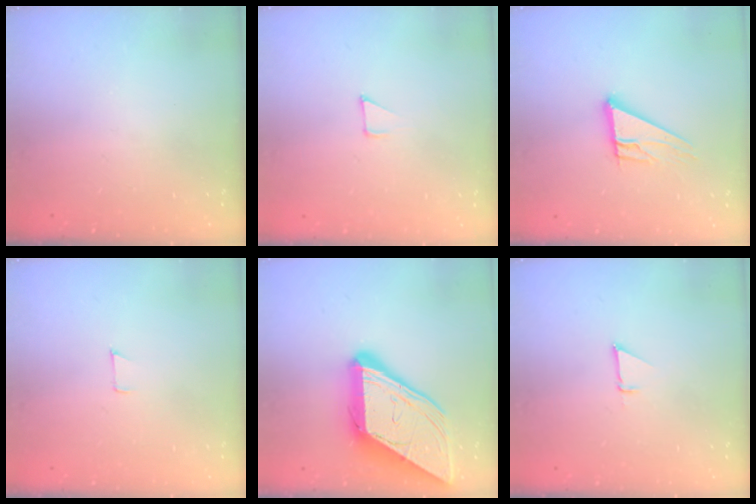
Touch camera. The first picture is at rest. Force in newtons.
{"total": 2.8, "press": 2.8, "slide": 0.2}
{"total": 10.7, "press": 10.7, "slide": 0.7}
{"total": 3.6, "press": 3.6, "slide": 0.3}
{"total": 19.0, "press": 18.8, "slide": 2.1}
{"total": 1.9, "press": 1.9, "slide": 0.0}